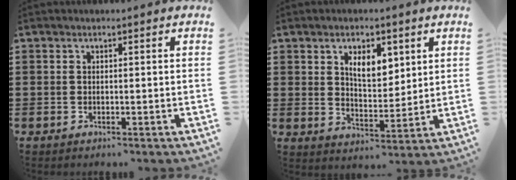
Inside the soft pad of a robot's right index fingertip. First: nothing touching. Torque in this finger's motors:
{"motor_torque": [0.59, 0.33, 0.25, 0.10]}